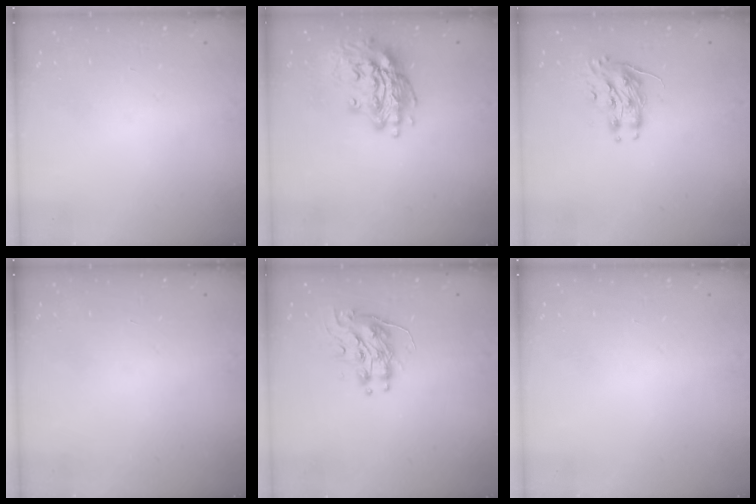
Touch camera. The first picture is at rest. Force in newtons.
{"total": 16.3, "press": 16.1, "slide": 2.8}
{"total": 8.2, "press": 8.1, "slide": 0.3}
{"total": 0.0}
{"total": 8.8, "press": 8.8, "slide": 0.3}
{"total": 0.0}